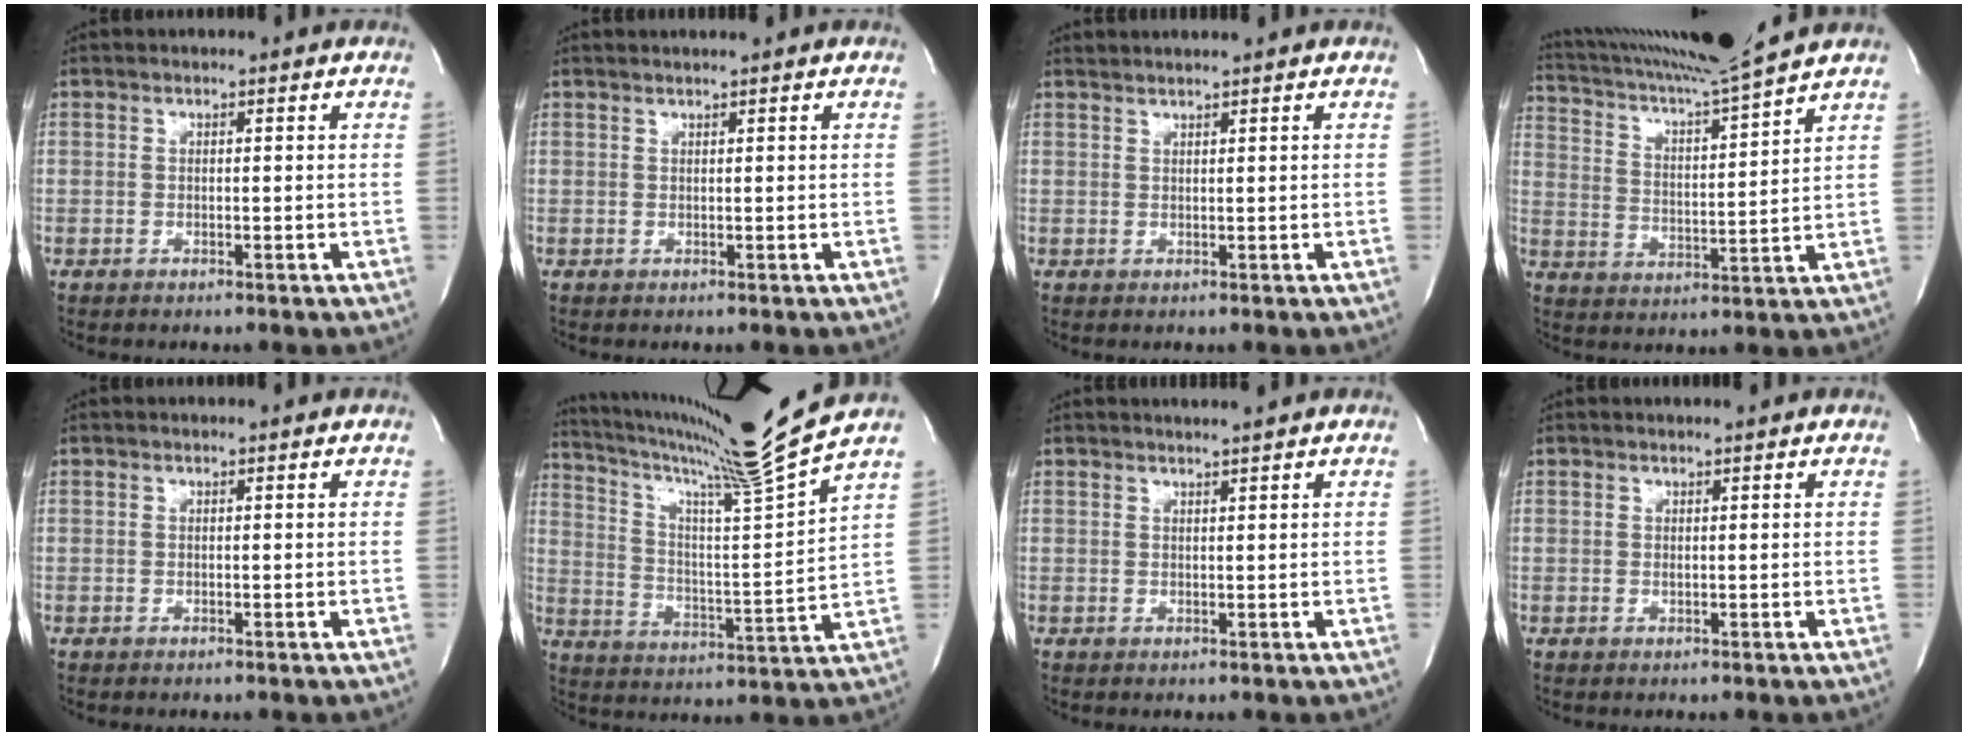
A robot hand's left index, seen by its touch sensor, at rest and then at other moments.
{"total": 1.0, "force": [0.9, -0.2, 0.4], "torque": [-0.007, 0.002, 0.018]}
{"total": 2.2, "force": [2.0, -0.5, 0.8], "torque": [-0.008, 0.013, 0.038]}
{"total": 15.0, "force": [13.6, -2.7, 5.5], "torque": [-0.112, -0.027, 0.227]}
{"total": 0.0}
{"total": 18.0, "force": [15.5, -4.4, 8.0], "torque": [-0.142, -0.059, 0.239]}
{"total": 1.8, "force": [1.6, -0.5, 0.7], "torque": [-0.007, 0.001, 0.027]}
{"total": 0.6, "force": [0.4, 0.0, 0.5], "torque": [-0.011, 0.001, 0.008]}